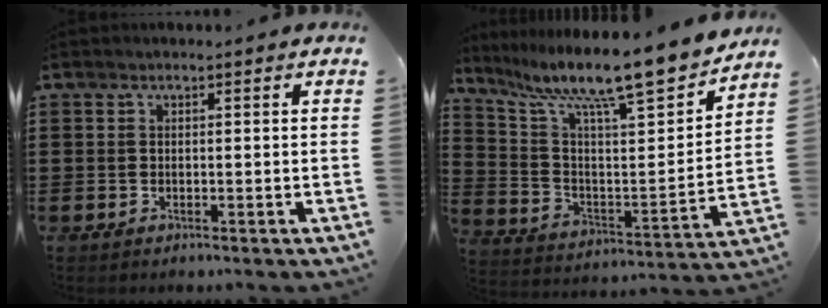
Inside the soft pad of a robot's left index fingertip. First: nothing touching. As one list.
[{"total": 11.7, "force": [10.1, 0.8, 5.8], "torque": [-0.143, -0.081, 0.161]}]